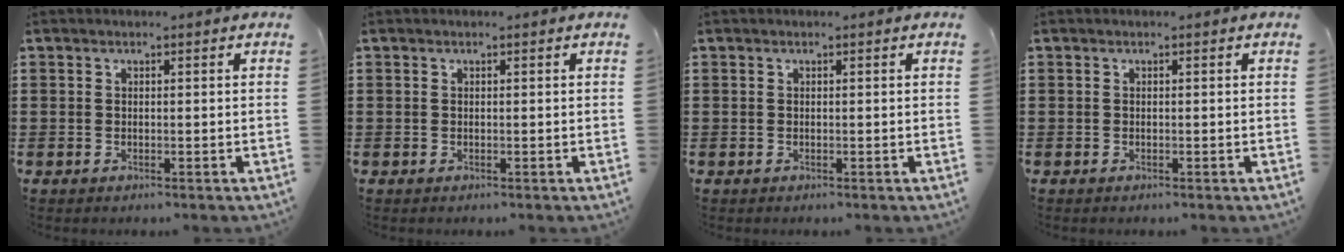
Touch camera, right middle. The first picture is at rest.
{"total": 0.0}
{"total": 0.0}
{"total": 0.0}